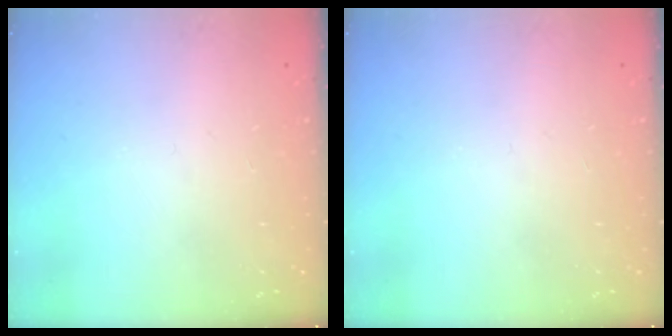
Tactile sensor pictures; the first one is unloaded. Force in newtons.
{"total": 0.0}